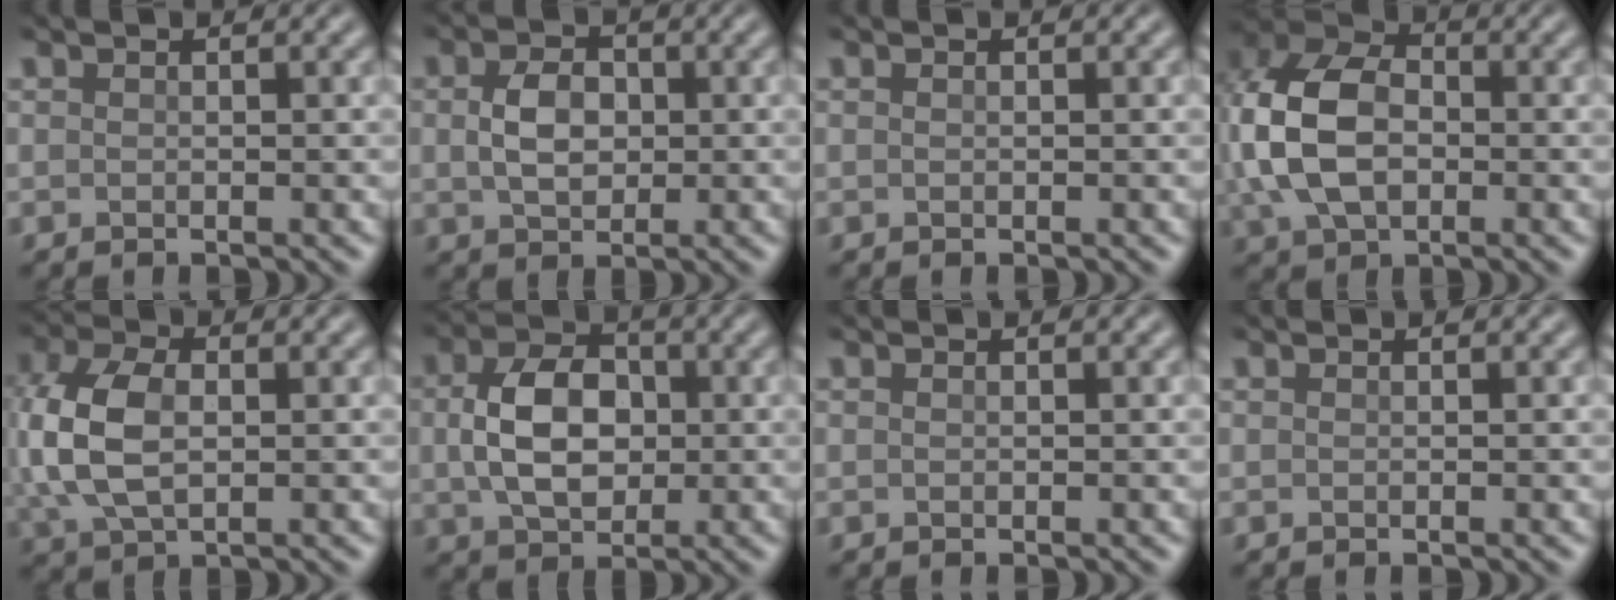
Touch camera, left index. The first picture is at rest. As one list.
[{"total": 3.6, "force": [0.2, 2.5, 2.5], "torque": [-0.054, 0.002, 0.002]}, {"total": 0.0}, {"total": 9.5, "force": [0.1, 6.6, 6.9], "torque": [-0.169, 0.009, -0.008]}, {"total": 7.2, "force": [0.4, 4.6, 5.6], "torque": [-0.140, 0.003, 0.004]}, {"total": 6.3, "force": [0.3, 4.4, 4.5], "torque": [-0.091, 0.003, 0.003]}, {"total": 0.0}, {"total": 0.0}]